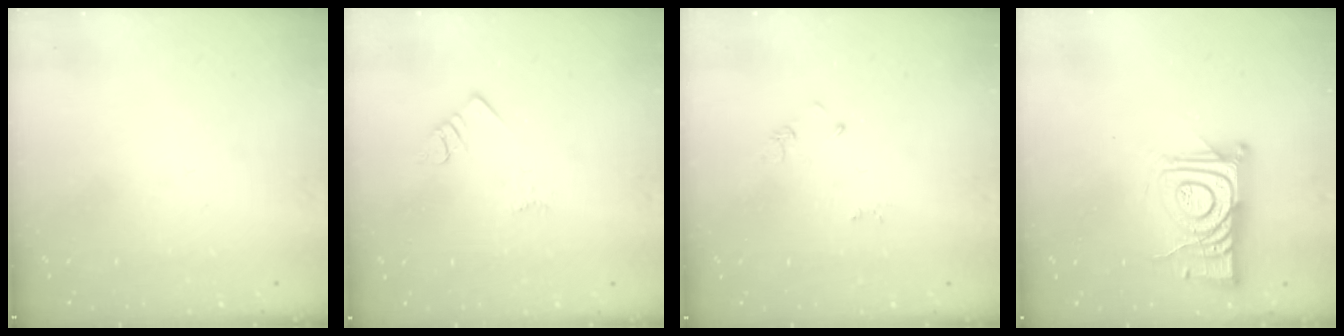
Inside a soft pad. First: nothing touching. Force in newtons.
{"total": 2.0, "press": 2.0, "slide": 0.4}
{"total": 2.6, "press": 2.6, "slide": 0.4}
{"total": 12.7, "press": 12.7, "slide": 0.6}